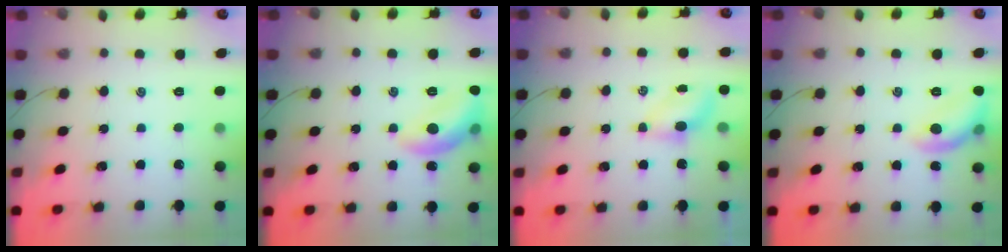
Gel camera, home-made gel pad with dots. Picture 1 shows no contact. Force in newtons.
{"total": 11.7, "press": 11.7, "slide": 1.0}
{"total": 4.3, "press": 4.2, "slide": 0.9}
{"total": 9.5, "press": 9.4, "slide": 1.3}